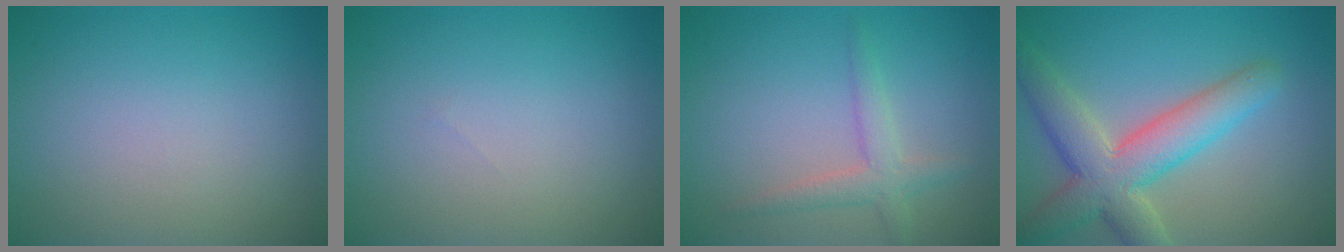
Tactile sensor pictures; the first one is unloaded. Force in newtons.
{"total": 0.0}
{"total": 2.5, "press": 2.5, "slide": 0.1}
{"total": 7.0, "press": 7.0, "slide": 0.4}